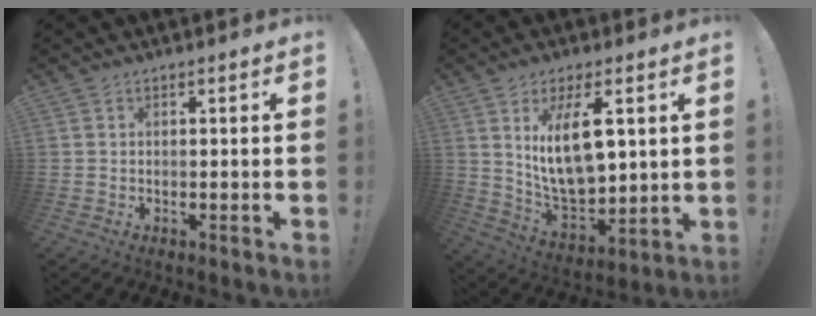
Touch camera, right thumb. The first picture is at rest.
{"total": 15.5, "force": [5.9, 7.0, 12.5], "torque": [-0.235, -0.035, 0.098]}